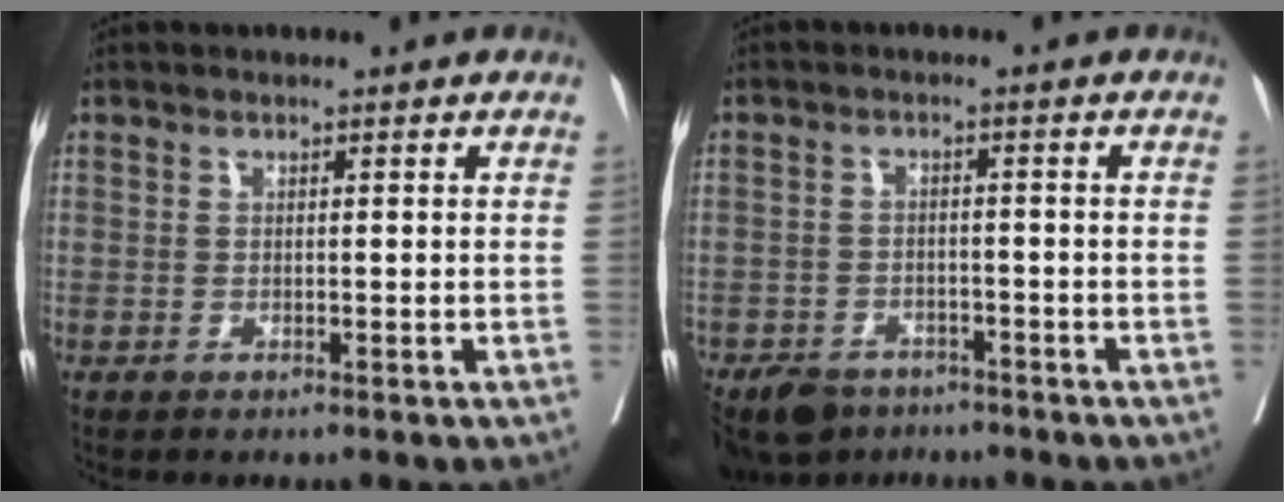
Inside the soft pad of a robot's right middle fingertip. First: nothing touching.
{"total": 8.3, "force": [-6.6, 4.4, 2.5], "torque": [-0.043, -0.007, -0.101]}